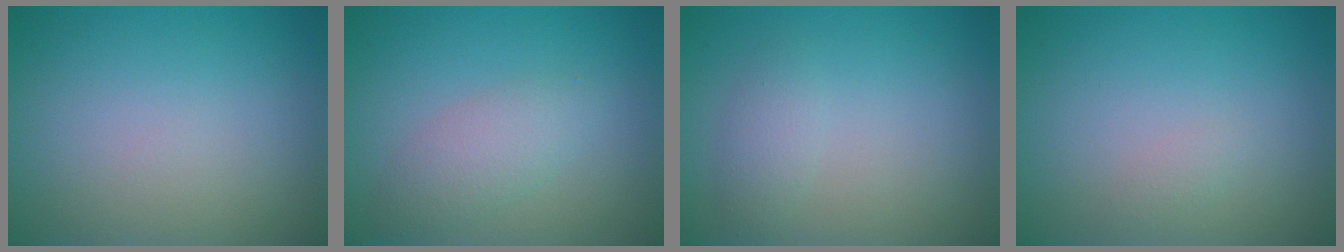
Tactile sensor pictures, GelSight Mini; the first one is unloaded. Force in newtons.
{"total": 2.8, "press": 2.8, "slide": 0.1}
{"total": 1.5, "press": 1.5, "slide": 0.1}
{"total": 0.6, "press": 0.6, "slide": 0.0}